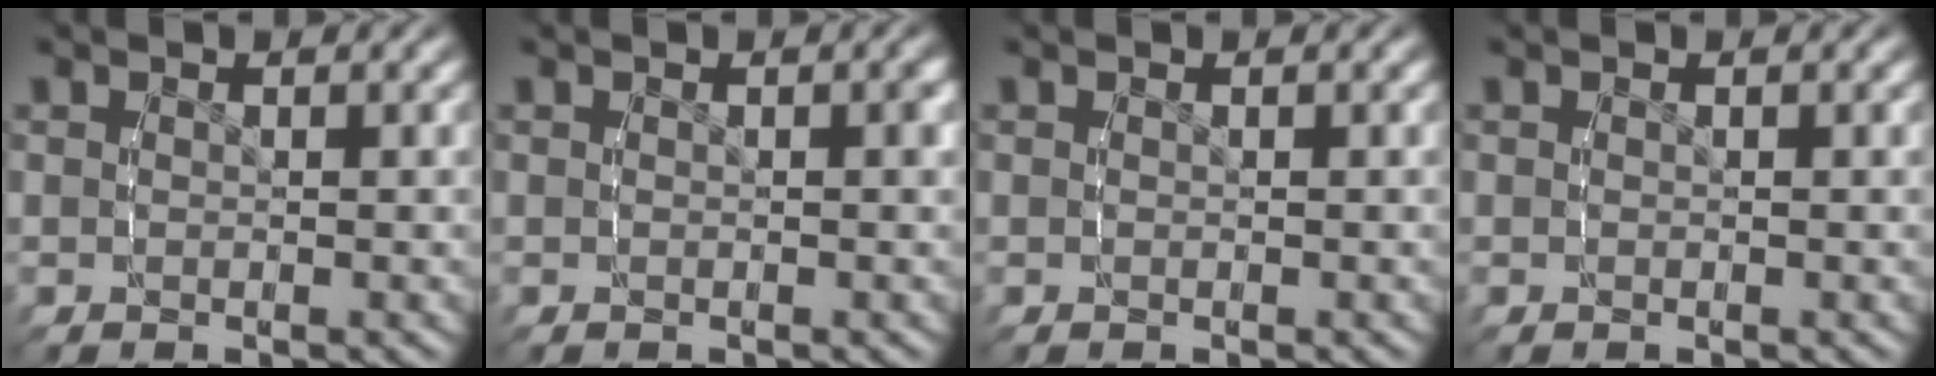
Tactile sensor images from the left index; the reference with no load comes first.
{"total": 0.6, "force": [0.0, 0.2, 0.6], "torque": [-0.006, -0.001, -0.002]}
{"total": 0.0}
{"total": 0.0}